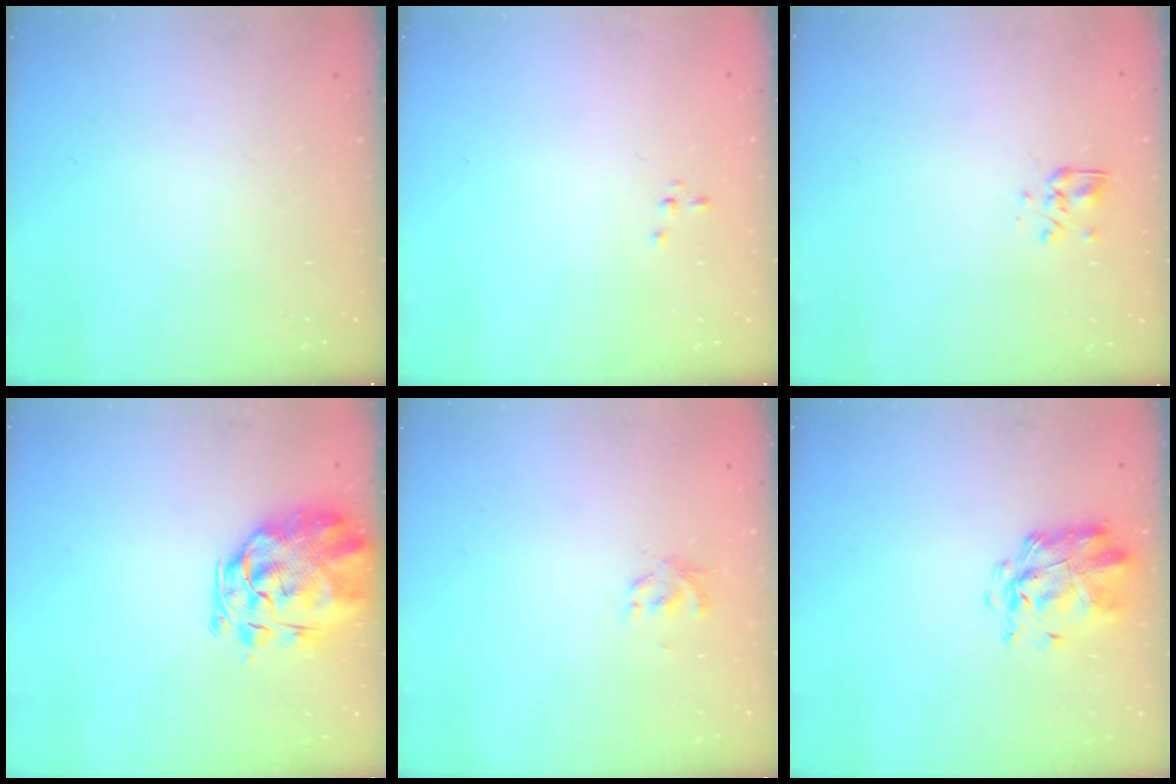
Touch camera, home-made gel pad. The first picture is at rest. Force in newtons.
{"total": 0.0}
{"total": 2.9, "press": 2.6, "slide": 1.3}
{"total": 2.5, "press": 2.3, "slide": 1.0}
{"total": 2.1, "press": 1.9, "slide": 0.8}
{"total": 3.0, "press": 2.9, "slide": 0.7}